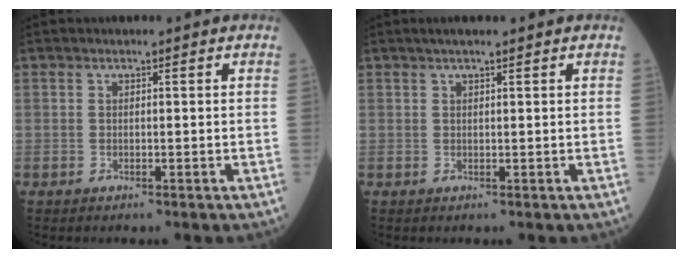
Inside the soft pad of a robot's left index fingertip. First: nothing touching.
{"total": 2.6, "force": [1.9, 0.2, 1.7], "torque": [-0.027, 0.017, 0.030]}